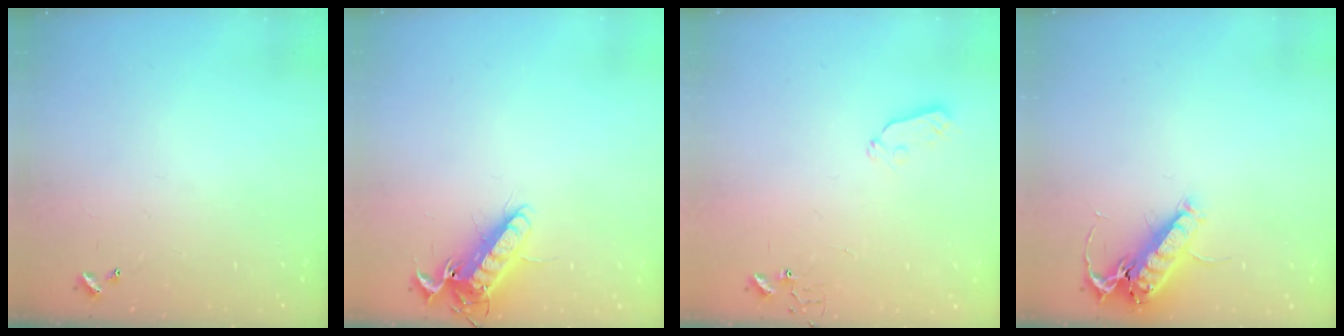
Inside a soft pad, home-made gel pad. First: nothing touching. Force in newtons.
{"total": 12.9, "press": 12.8, "slide": 1.7}
{"total": 3.9, "press": 3.8, "slide": 0.6}
{"total": 14.1, "press": 14.0, "slide": 1.8}